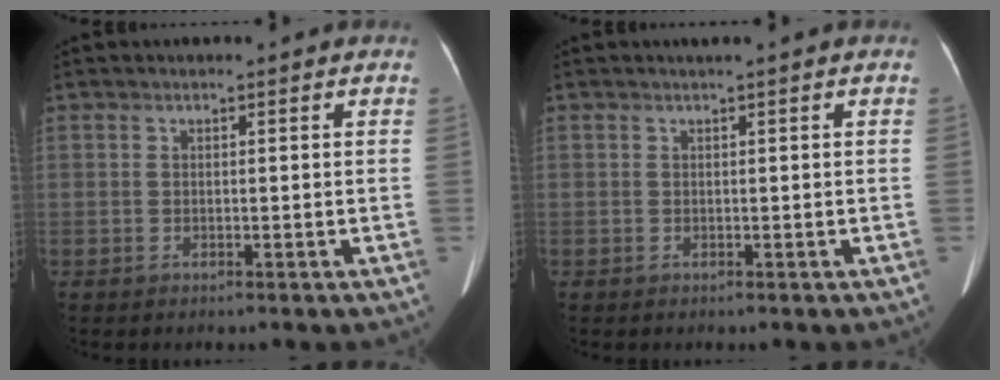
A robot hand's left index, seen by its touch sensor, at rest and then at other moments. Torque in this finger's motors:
{"motor_torque": [-0.28, 0.07, -0.63, -0.15]}